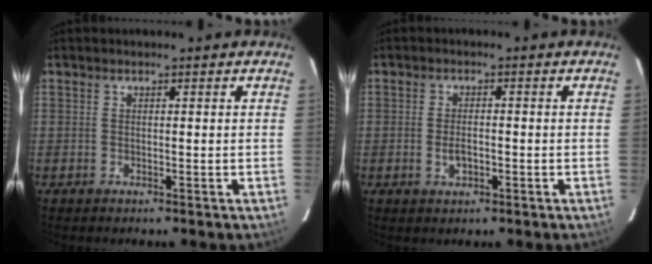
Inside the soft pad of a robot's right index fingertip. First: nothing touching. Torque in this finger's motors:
{"motor_torque": [-0.03, 0.01, -0.03, 0.00]}